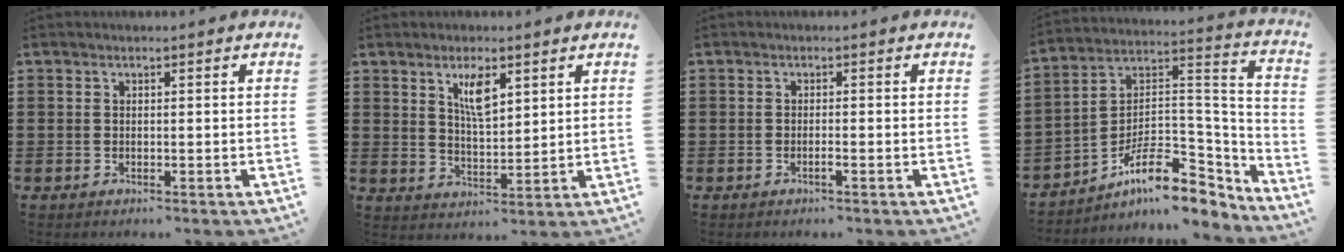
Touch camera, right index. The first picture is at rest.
{"total": 5.0, "force": [2.7, 1.6, 3.9], "torque": [-0.069, -0.001, 0.042]}
{"total": 1.1, "force": [-0.7, 0.0, 0.8], "torque": [-0.014, -0.002, -0.012]}
{"total": 11.6, "force": [-7.2, 5.5, 7.3], "torque": [-0.125, 0.005, -0.131]}